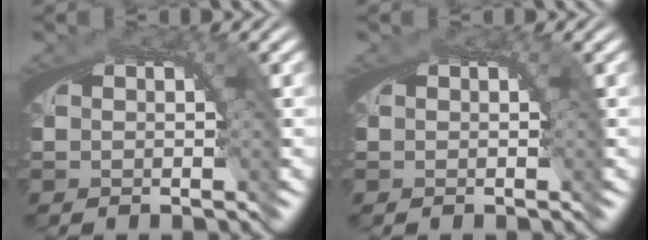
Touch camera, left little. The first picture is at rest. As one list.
[{"total": 0.0}]